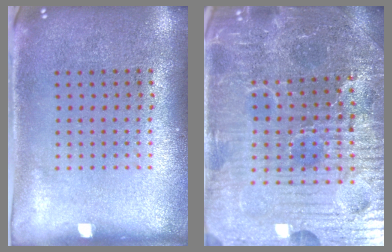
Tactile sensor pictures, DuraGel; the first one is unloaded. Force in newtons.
{"total": 5.8, "press": 5.5, "slide": 1.8}